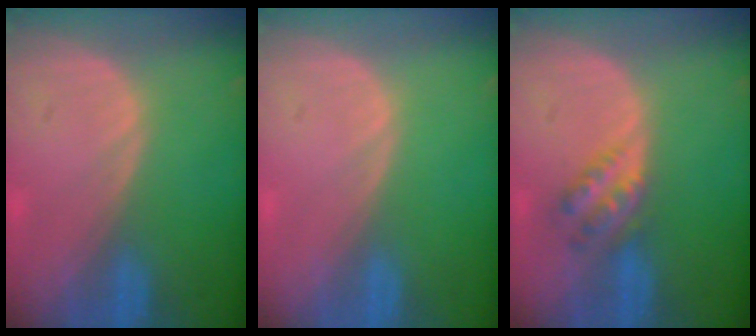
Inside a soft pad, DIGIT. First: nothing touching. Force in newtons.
{"total": 0.0}
{"total": 4.5, "press": 4.0, "slide": 2.0}